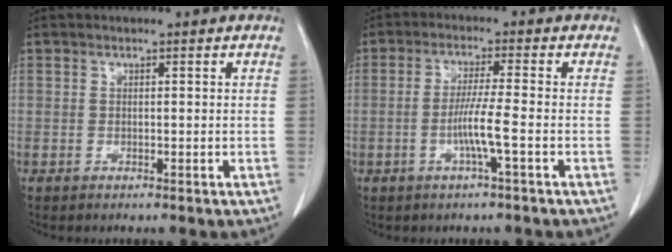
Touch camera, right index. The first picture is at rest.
{"total": 5.3, "force": [-1.7, -0.4, 5.0], "torque": [-0.101, 0.000, -0.032]}